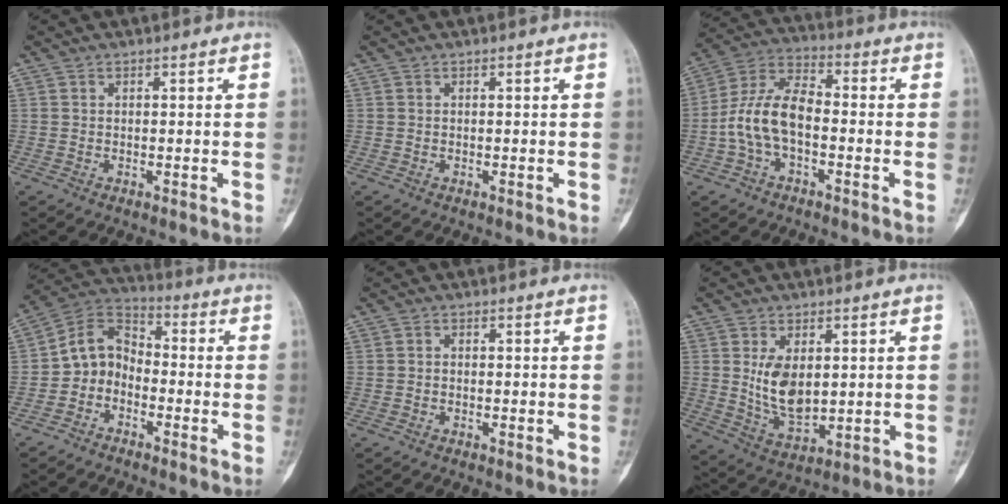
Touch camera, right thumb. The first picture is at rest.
{"total": 0.0}
{"total": 10.8, "force": [-2.2, 5.7, 9.0], "torque": [-0.176, 0.040, -0.050]}
{"total": 8.4, "force": [-2.6, 6.6, 4.4], "torque": [-0.062, 0.049, -0.065]}
{"total": 0.8, "force": [-0.1, 0.7, 0.5], "torque": [-0.006, 0.002, -0.004]}
{"total": 9.3, "force": [1.4, 5.5, 7.4], "torque": [-0.119, -0.020, 0.044]}